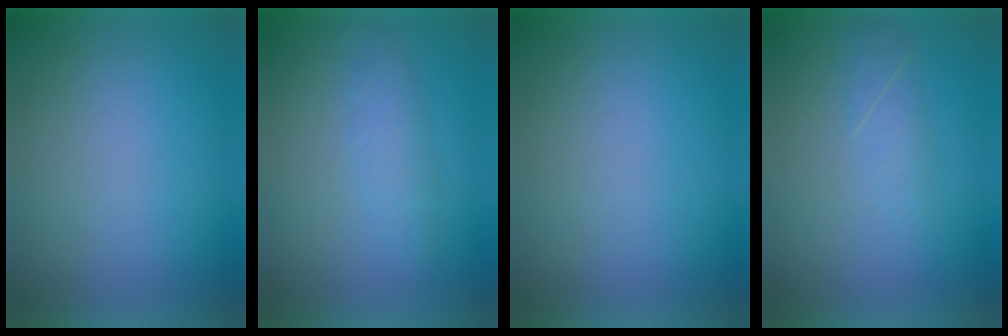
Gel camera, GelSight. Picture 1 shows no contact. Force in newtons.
{"total": 2.5}
{"total": 0.0}
{"total": 2.1}